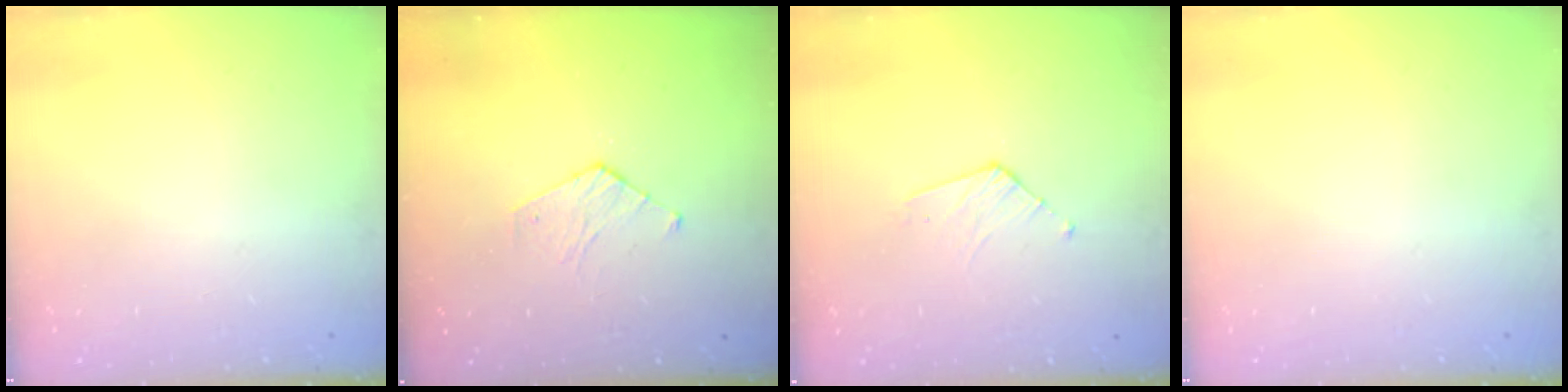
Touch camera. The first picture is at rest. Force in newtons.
{"total": 2.8, "press": 2.7, "slide": 0.3}
{"total": 3.6, "press": 3.6, "slide": 0.3}
{"total": 0.0}